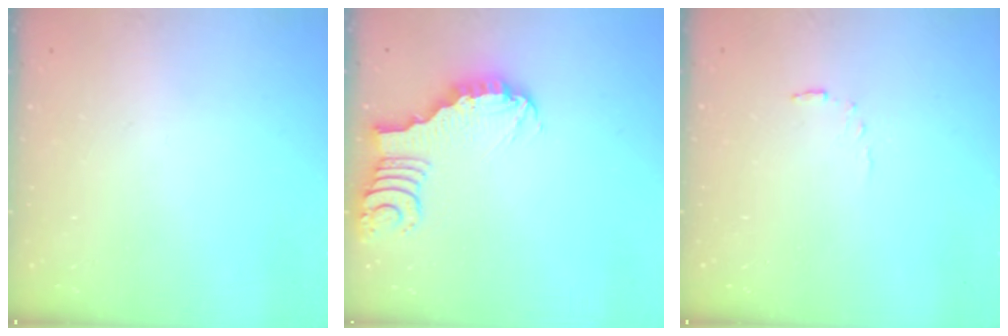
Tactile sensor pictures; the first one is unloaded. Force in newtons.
{"total": 3.5, "press": 3.5, "slide": 0.3}
{"total": 3.7, "press": 3.7, "slide": 0.5}